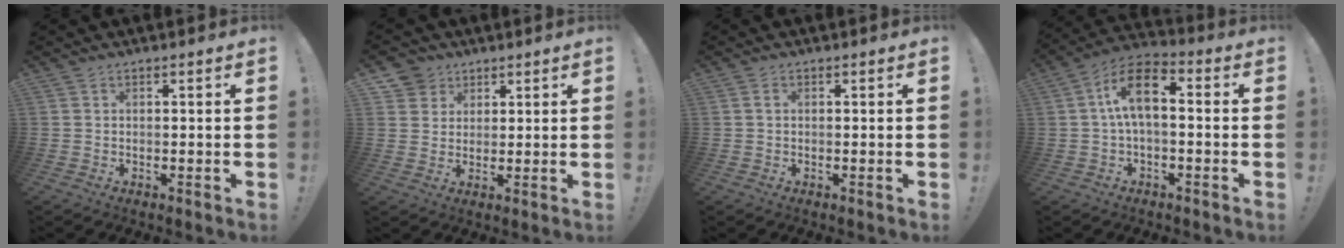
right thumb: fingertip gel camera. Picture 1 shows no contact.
{"total": 5.9, "force": [3.4, 4.8, 0.4], "torque": [-0.008, -0.021, 0.068]}
{"total": 0.0}
{"total": 11.1, "force": [1.1, 5.6, 9.5], "torque": [-0.175, 0.014, 0.021]}